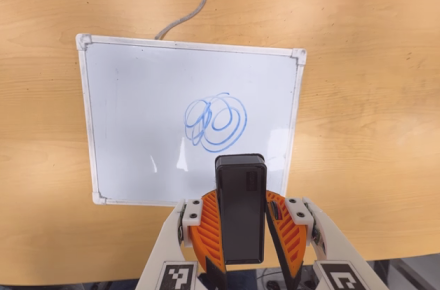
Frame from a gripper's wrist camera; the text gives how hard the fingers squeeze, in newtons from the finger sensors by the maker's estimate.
{"total": 6.3, "left": 6.3, "right": 6.3}